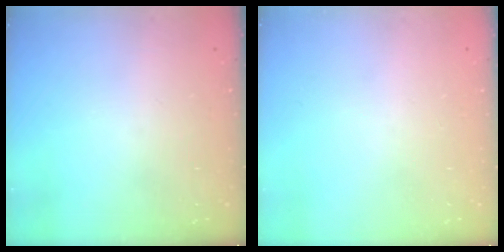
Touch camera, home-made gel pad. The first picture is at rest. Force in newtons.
{"total": 0.0}